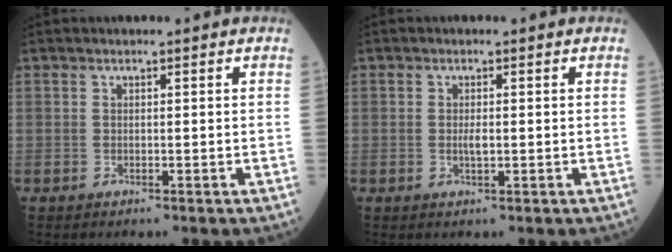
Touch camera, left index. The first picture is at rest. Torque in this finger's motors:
{"motor_torque": [0.26, 0.05, 0.03, 0.01]}